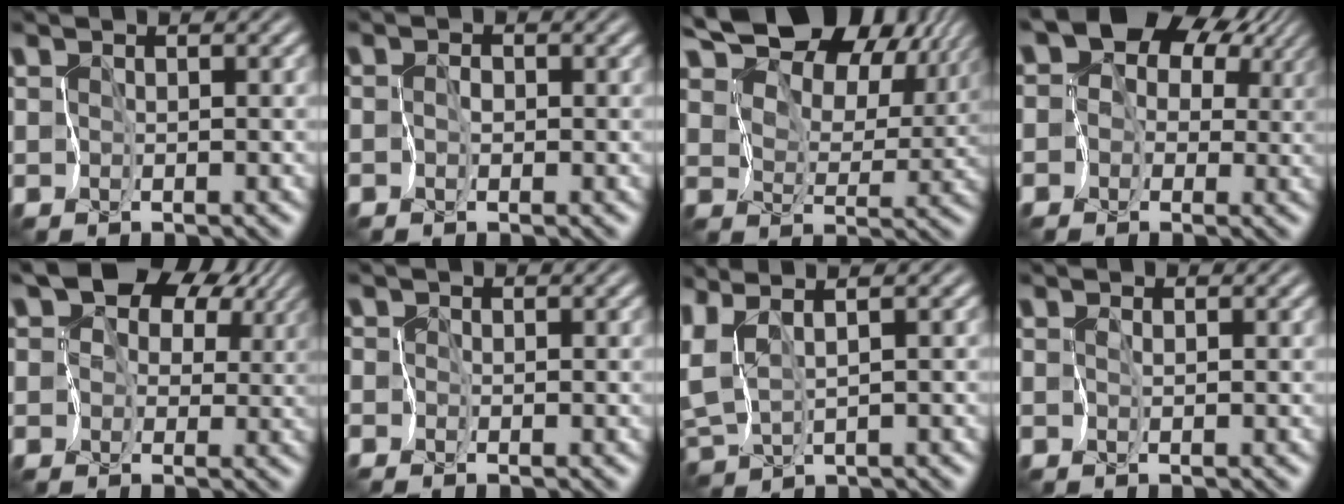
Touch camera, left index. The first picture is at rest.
{"total": 0.7, "force": [-0.3, 0.6, 0.3], "torque": [0.011, 0.002, -0.006]}
{"total": 14.4, "force": [9.1, 8.1, 7.8], "torque": [-0.162, 0.048, 0.143]}
{"total": 11.6, "force": [4.3, 9.1, 5.7], "torque": [-0.103, 0.036, 0.033]}
{"total": 11.8, "force": [5.5, 8.4, 6.2], "torque": [-0.120, 0.042, 0.064]}
{"total": 2.2, "force": [0.4, 2.0, 0.8], "torque": [0.005, 0.022, -0.028]}
{"total": 3.8, "force": [0.2, 1.0, 3.7], "torque": [-0.082, 0.000, 0.008]}
{"total": 0.0}